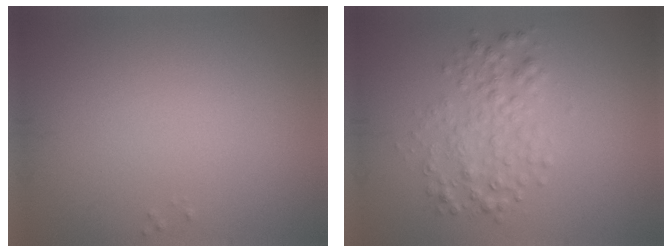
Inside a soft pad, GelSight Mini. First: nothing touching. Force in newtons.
{"total": 3.0, "press": 3.0, "slide": 0.1}